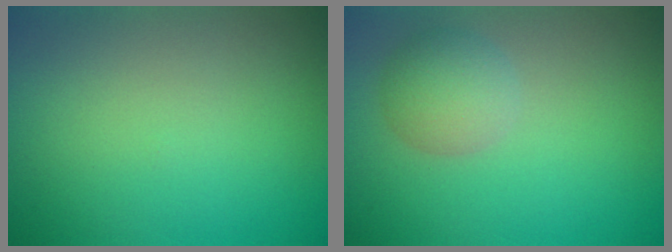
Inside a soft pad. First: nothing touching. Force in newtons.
{"total": 3.0, "press": 3.0, "slide": 0.1}